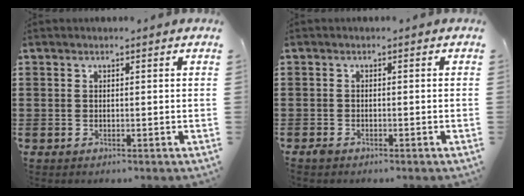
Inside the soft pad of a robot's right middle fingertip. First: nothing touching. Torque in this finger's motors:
{"motor_torque": [-0.37, 0.46, -0.04, -0.01]}